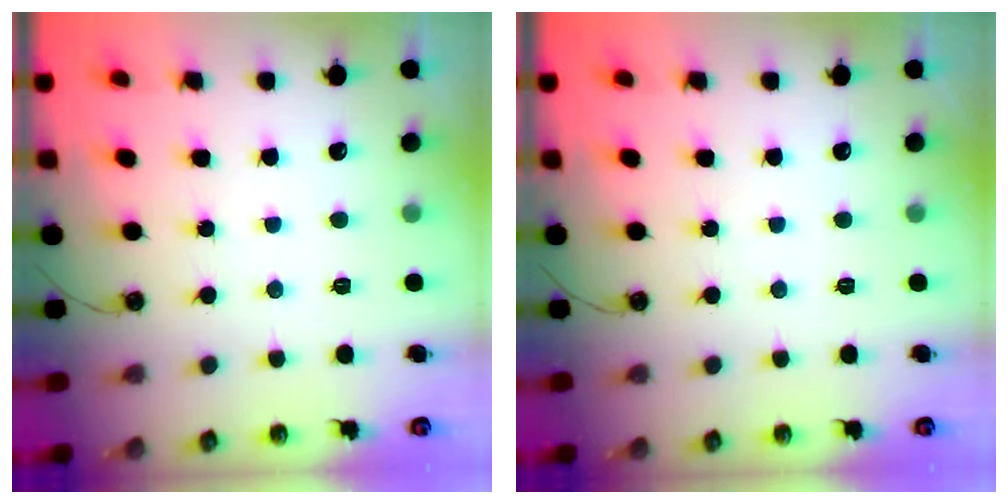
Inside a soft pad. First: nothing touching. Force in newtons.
{"total": 0.0}